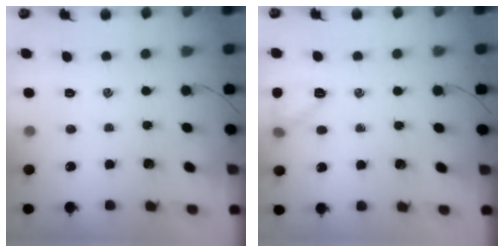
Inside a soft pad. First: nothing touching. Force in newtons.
{"total": 7.8, "press": 7.7, "slide": 1.1}